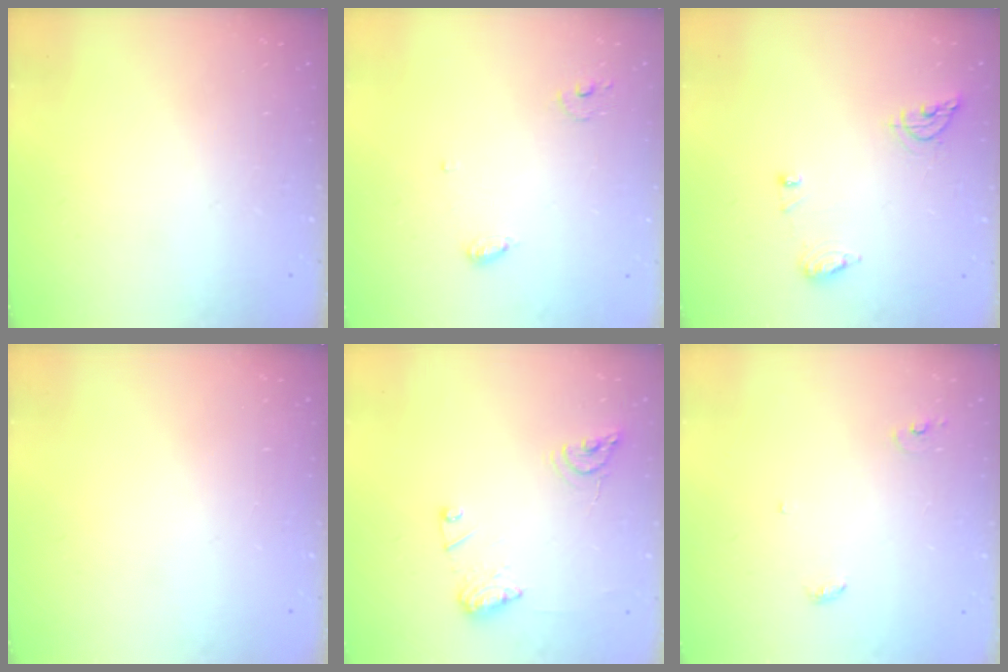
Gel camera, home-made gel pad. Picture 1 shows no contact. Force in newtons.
{"total": 4.7, "press": 4.7, "slide": 0.5}
{"total": 8.0, "press": 8.0, "slide": 0.9}
{"total": 0.0}
{"total": 11.2, "press": 11.1, "slide": 1.1}
{"total": 3.4, "press": 3.4, "slide": 0.2}